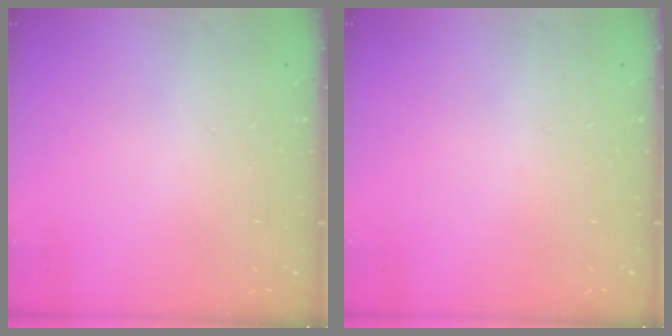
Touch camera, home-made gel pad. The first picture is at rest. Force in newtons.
{"total": 0.0}